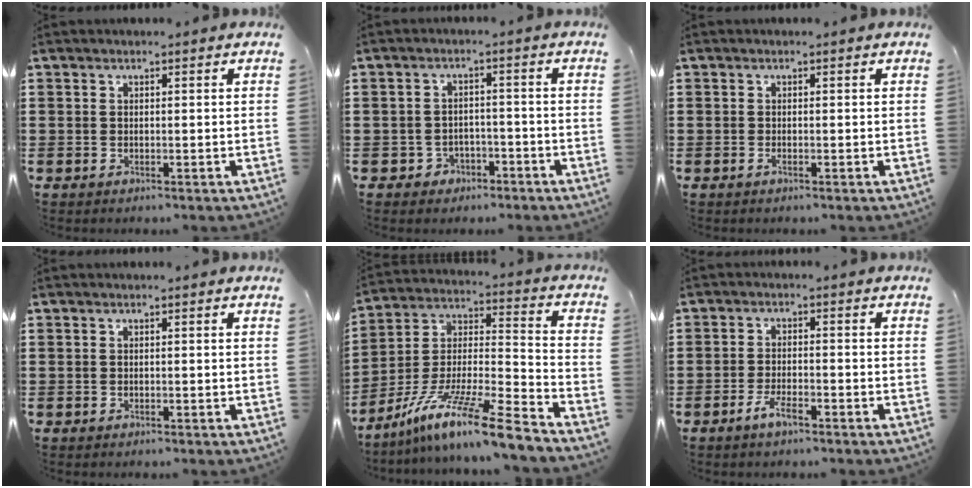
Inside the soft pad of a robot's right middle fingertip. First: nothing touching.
{"total": 2.2, "force": [-1.8, 1.3, 0.1], "torque": [-0.011, 0.002, -0.041]}
{"total": 0.5, "force": [-0.3, 0.1, 0.4], "torque": [-0.007, -0.002, -0.006]}
{"total": 0.0}
{"total": 13.2, "force": [-10.2, 0.0, 8.3], "torque": [-0.151, 0.005, -0.197]}
{"total": 3.4, "force": [-2.1, 0.9, 2.5], "torque": [-0.056, 0.000, -0.043]}